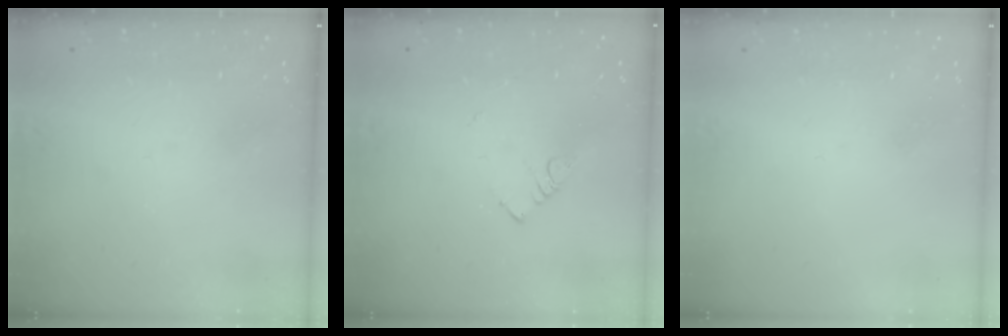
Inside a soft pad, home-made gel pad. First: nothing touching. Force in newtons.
{"total": 3.0, "press": 2.9, "slide": 0.4}
{"total": 1.5, "press": 1.5, "slide": 0.1}